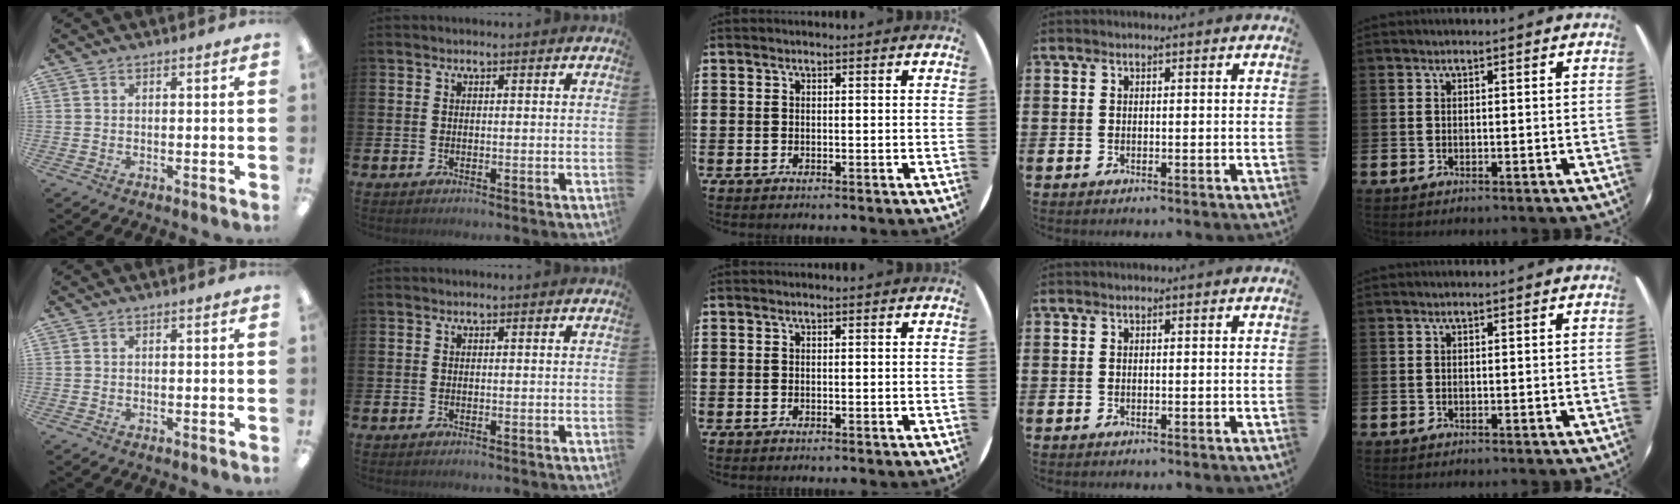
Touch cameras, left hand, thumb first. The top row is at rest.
{}